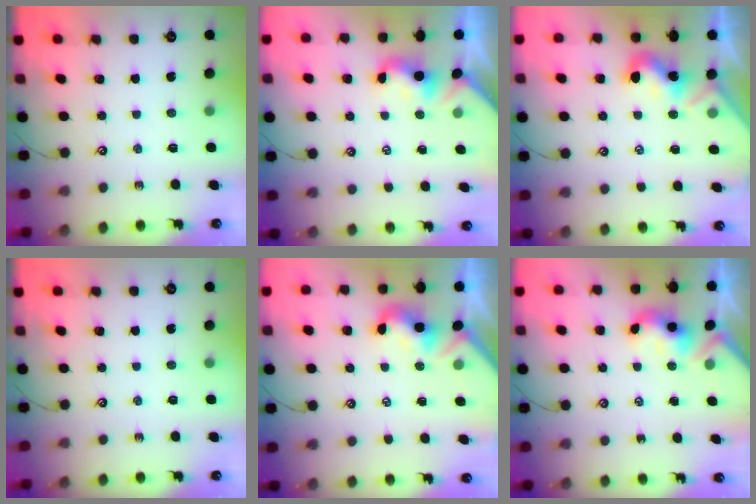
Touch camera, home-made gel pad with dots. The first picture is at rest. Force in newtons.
{"total": 2.1, "press": 2.1, "slide": 0.5}
{"total": 2.0, "press": 2.0, "slide": 0.5}
{"total": 0.0}
{"total": 1.4, "press": 1.2, "slide": 0.7}
{"total": 3.7, "press": 3.7, "slide": 0.3}